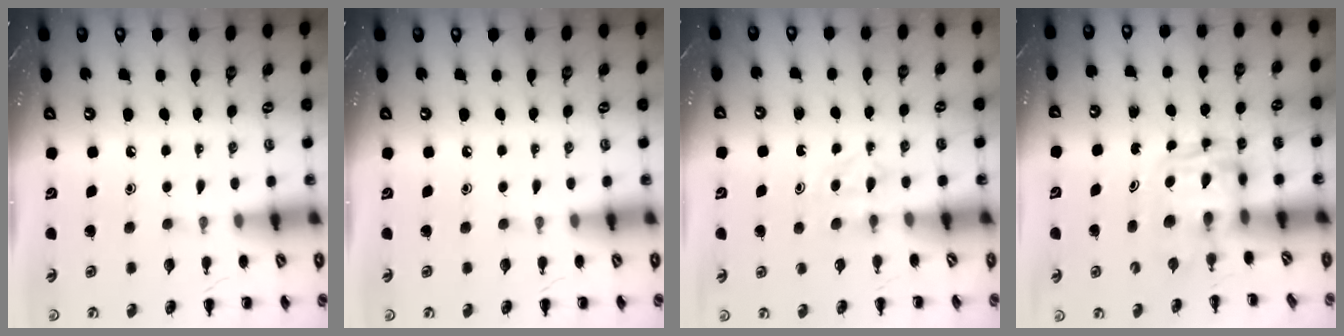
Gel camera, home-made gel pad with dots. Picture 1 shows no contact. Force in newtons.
{"total": 0.0}
{"total": 2.8, "press": 2.6, "slide": 1.0}
{"total": 2.6, "press": 2.6, "slide": 0.2}